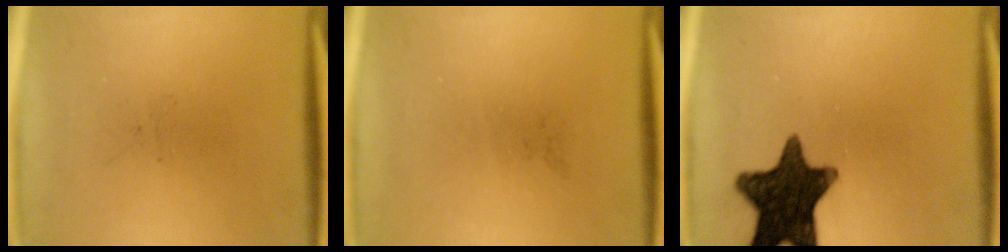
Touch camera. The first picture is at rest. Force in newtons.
{"total": 0.0}
{"total": 15.3}